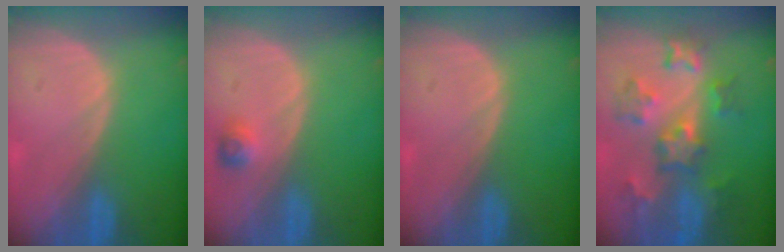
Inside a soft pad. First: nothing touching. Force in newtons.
{"total": 2.4, "press": 2.2, "slide": 0.9}
{"total": 0.0}
{"total": 8.6, "press": 7.7, "slide": 3.8}